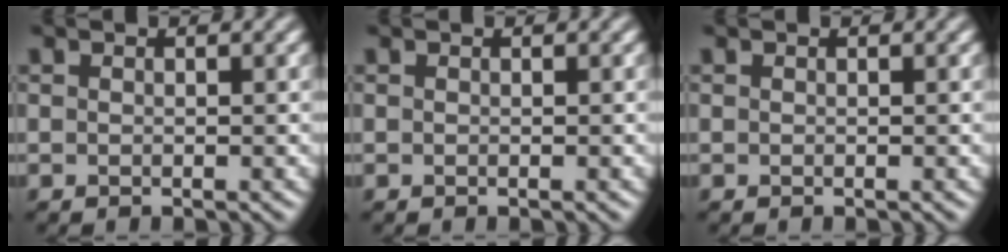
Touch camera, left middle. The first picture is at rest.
{"total": 0.0}
{"total": 0.0}